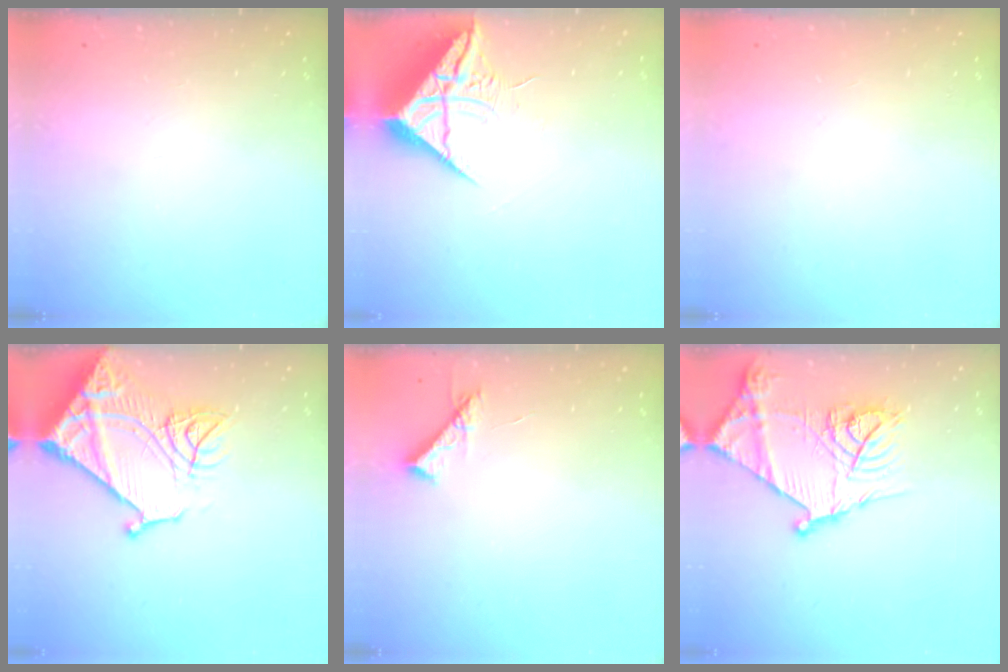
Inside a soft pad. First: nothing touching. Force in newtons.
{"total": 10.0, "press": 9.9, "slide": 1.0}
{"total": 0.0}
{"total": 22.0, "press": 21.8, "slide": 2.5}
{"total": 6.0, "press": 6.0, "slide": 0.5}
{"total": 22.3, "press": 22.2, "slide": 2.0}